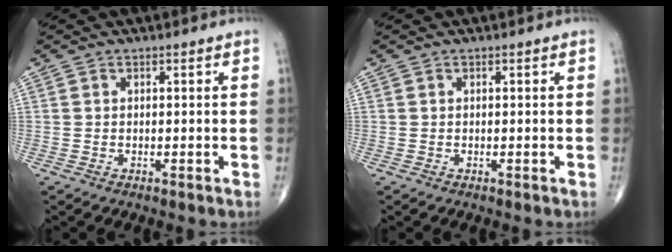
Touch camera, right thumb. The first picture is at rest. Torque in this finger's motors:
{"motor_torque": [0.00, 0.00, -0.02, 0.00, 0.00]}